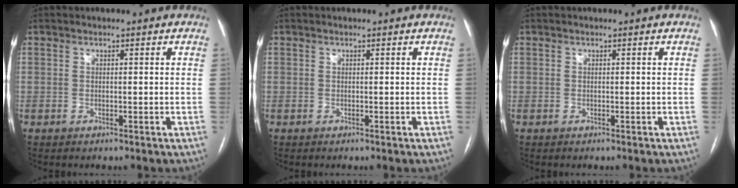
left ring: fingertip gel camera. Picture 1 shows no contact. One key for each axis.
{"total": 0.0}
{"total": 0.0}